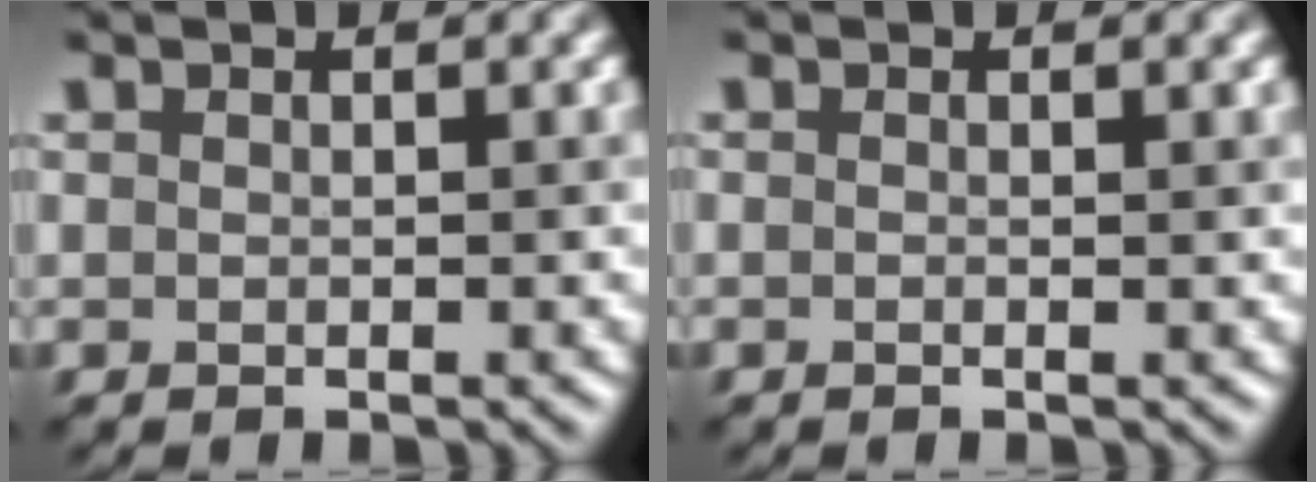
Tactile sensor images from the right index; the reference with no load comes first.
{"total": 0.9, "force": [0.2, 0.3, 0.8], "torque": [-0.010, -0.007, -0.011]}